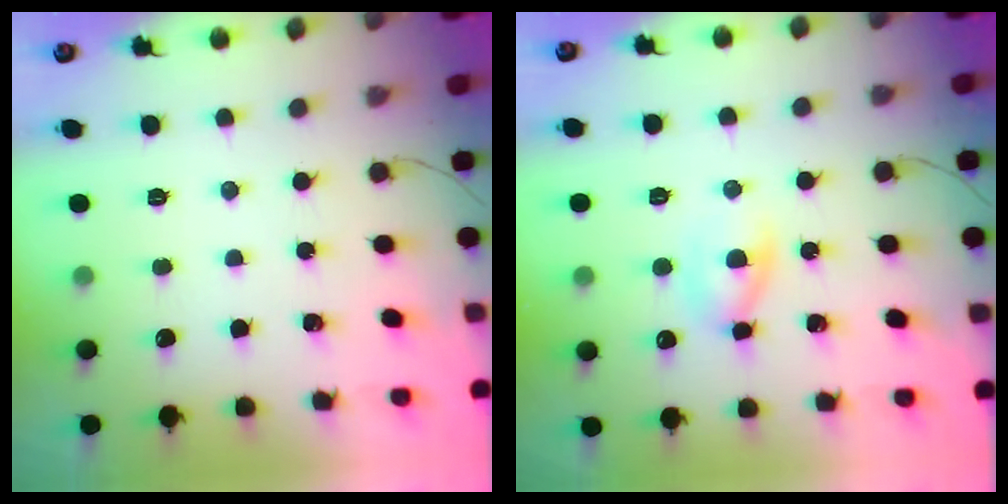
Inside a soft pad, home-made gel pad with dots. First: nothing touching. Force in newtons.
{"total": 5.6, "press": 5.4, "slide": 1.3}